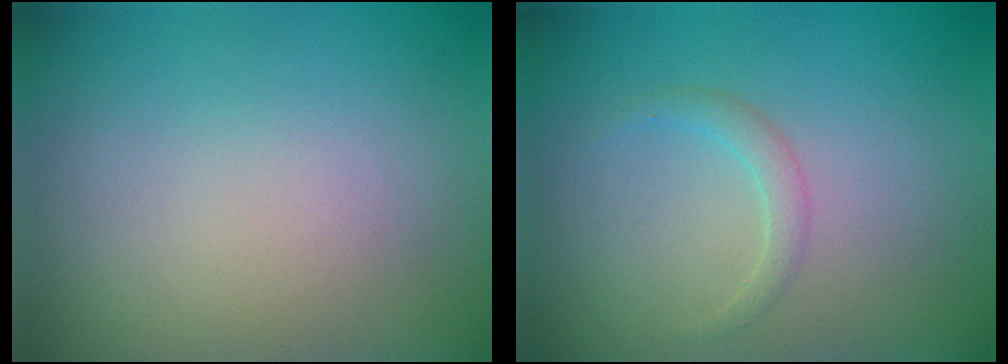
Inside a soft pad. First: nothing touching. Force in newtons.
{"total": 1.3, "press": 1.3, "slide": 0.2}